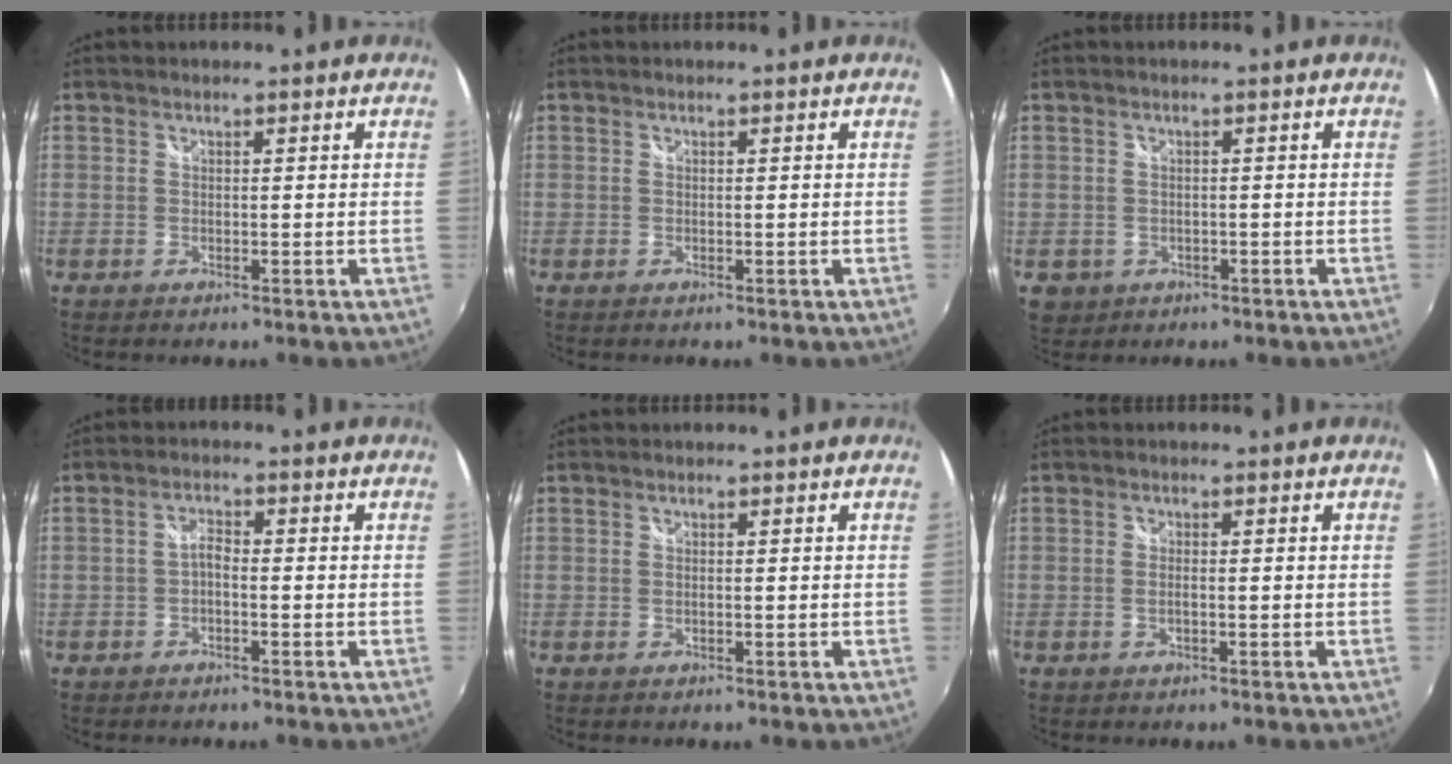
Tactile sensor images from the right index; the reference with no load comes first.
{"total": 0.0}
{"total": 3.5, "force": [-0.8, 3.3, 0.8], "torque": [-0.023, -0.003, -0.004]}
{"total": 1.9, "force": [-1.0, 0.8, 1.3], "torque": [-0.030, 0.005, -0.023]}
{"total": 0.0}
{"total": 1.1, "force": [-0.3, 0.3, 1.0], "torque": [-0.022, 0.000, -0.007]}